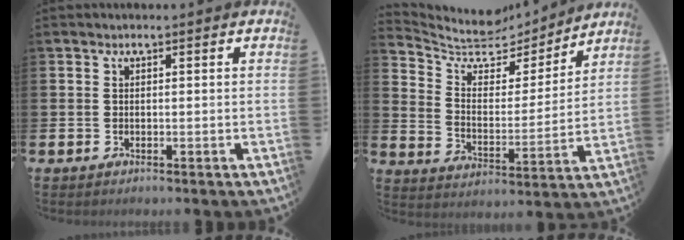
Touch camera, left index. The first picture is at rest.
{"total": 7.1, "force": [6.4, 2.7, 1.4], "torque": [-0.063, -0.055, 0.108]}